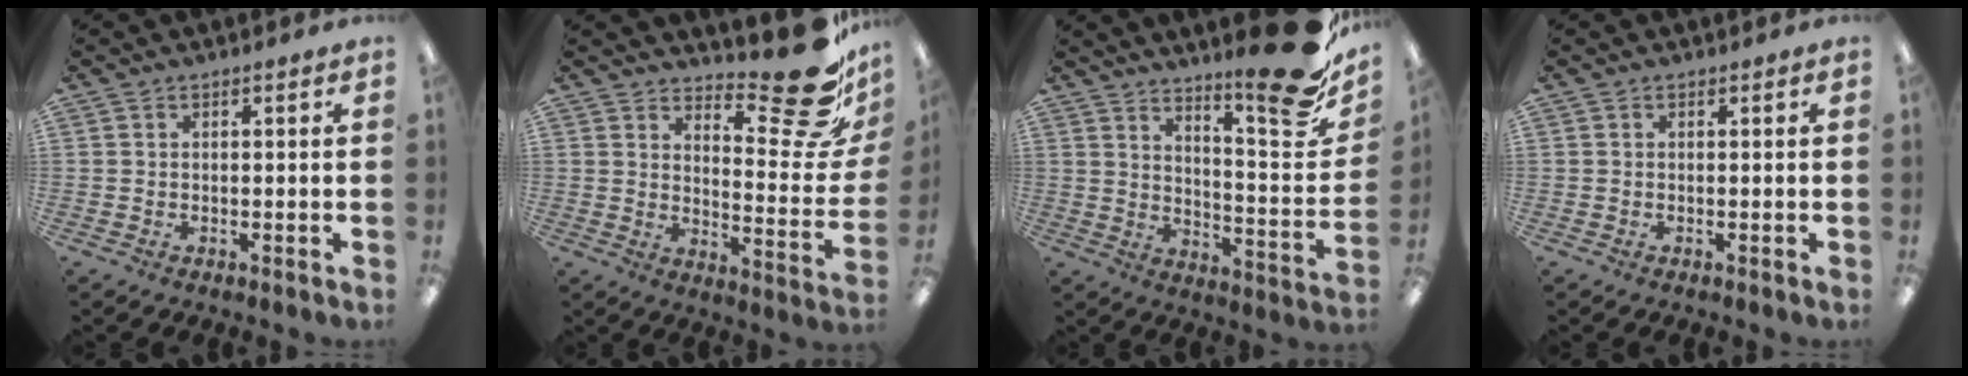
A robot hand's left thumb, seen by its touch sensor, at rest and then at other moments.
{"total": 17.9, "force": [12.4, 5.4, 11.8], "torque": [-0.139, -0.105, 0.201]}
{"total": 17.7, "force": [13.0, 3.5, 11.5], "torque": [-0.145, -0.113, 0.205]}
{"total": 0.0}